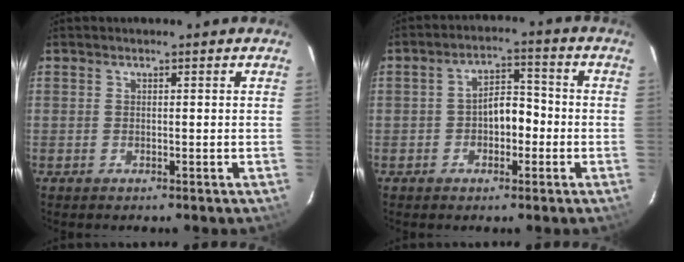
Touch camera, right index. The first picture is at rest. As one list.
[{"total": 5.7, "force": [-1.5, 3.7, 4.1], "torque": [-0.066, 0.020, -0.019]}]